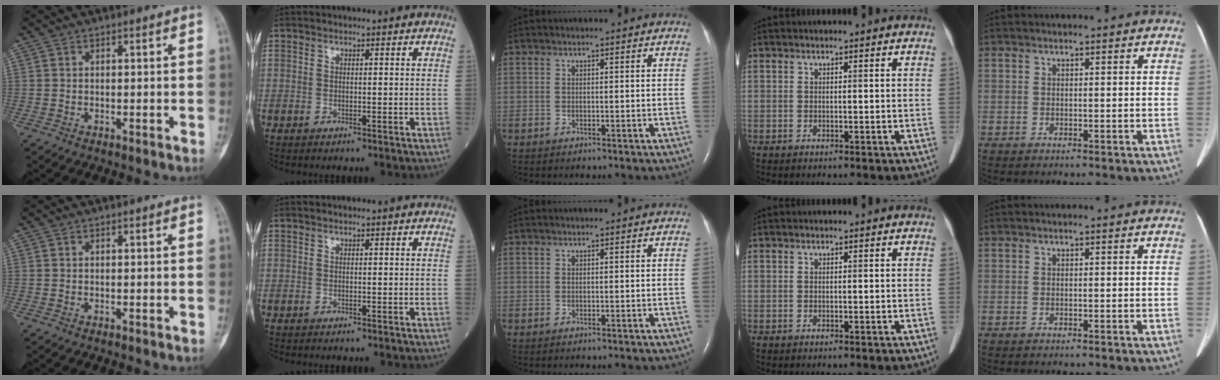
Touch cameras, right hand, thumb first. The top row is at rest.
{}